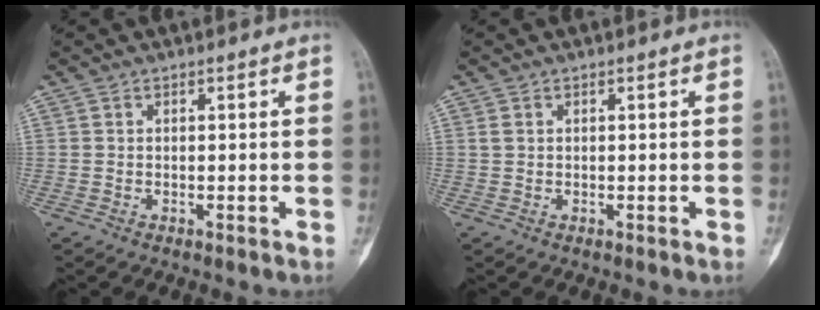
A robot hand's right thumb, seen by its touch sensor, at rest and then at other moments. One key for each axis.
{"total": 0.8, "fx": 0.3, "fy": 0.6, "fz": 0.5, "tx": -0.010, "ty": 0.006, "tz": 0.007}